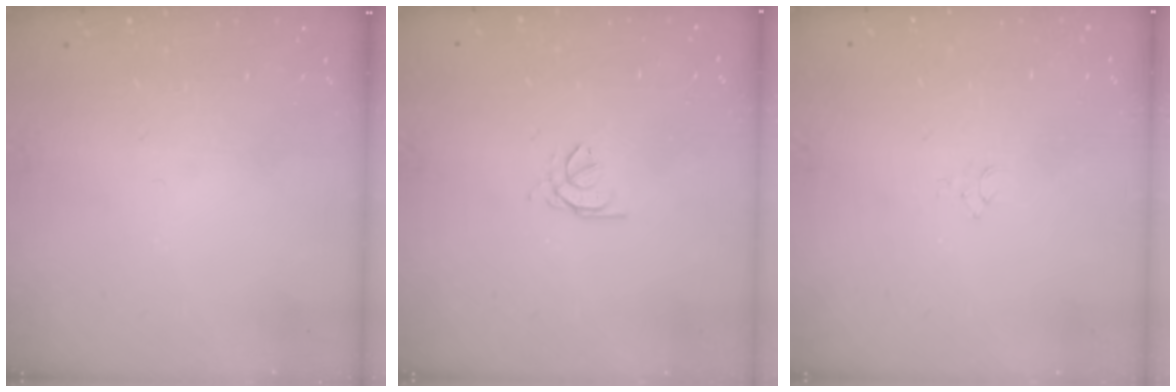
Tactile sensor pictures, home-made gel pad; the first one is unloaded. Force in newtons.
{"total": 1.4, "press": 1.3, "slide": 0.3}
{"total": 2.9, "press": 2.9, "slide": 0.3}